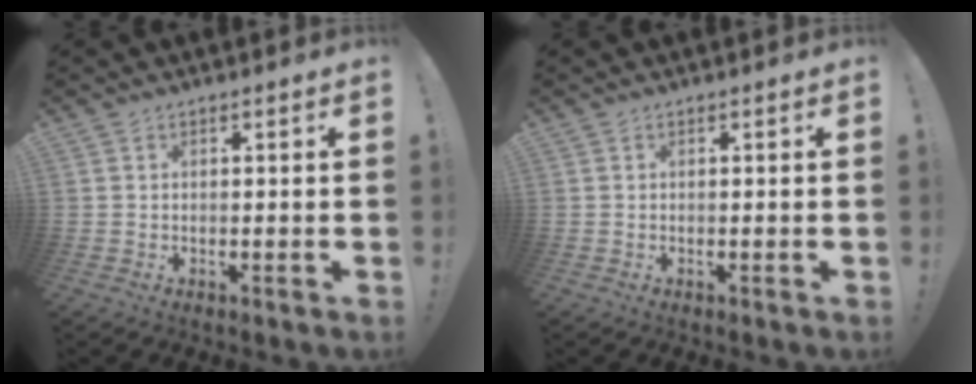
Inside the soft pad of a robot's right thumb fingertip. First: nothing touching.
{"total": 0.0}